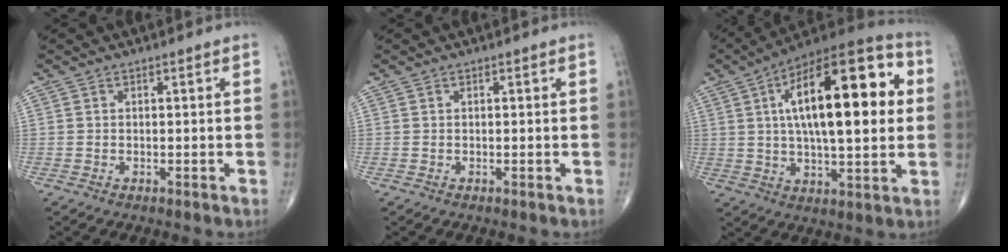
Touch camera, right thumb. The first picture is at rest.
{"total": 0.0}
{"total": 25.0, "force": [4.9, 9.3, 22.7], "torque": [-0.345, 0.015, 0.065]}